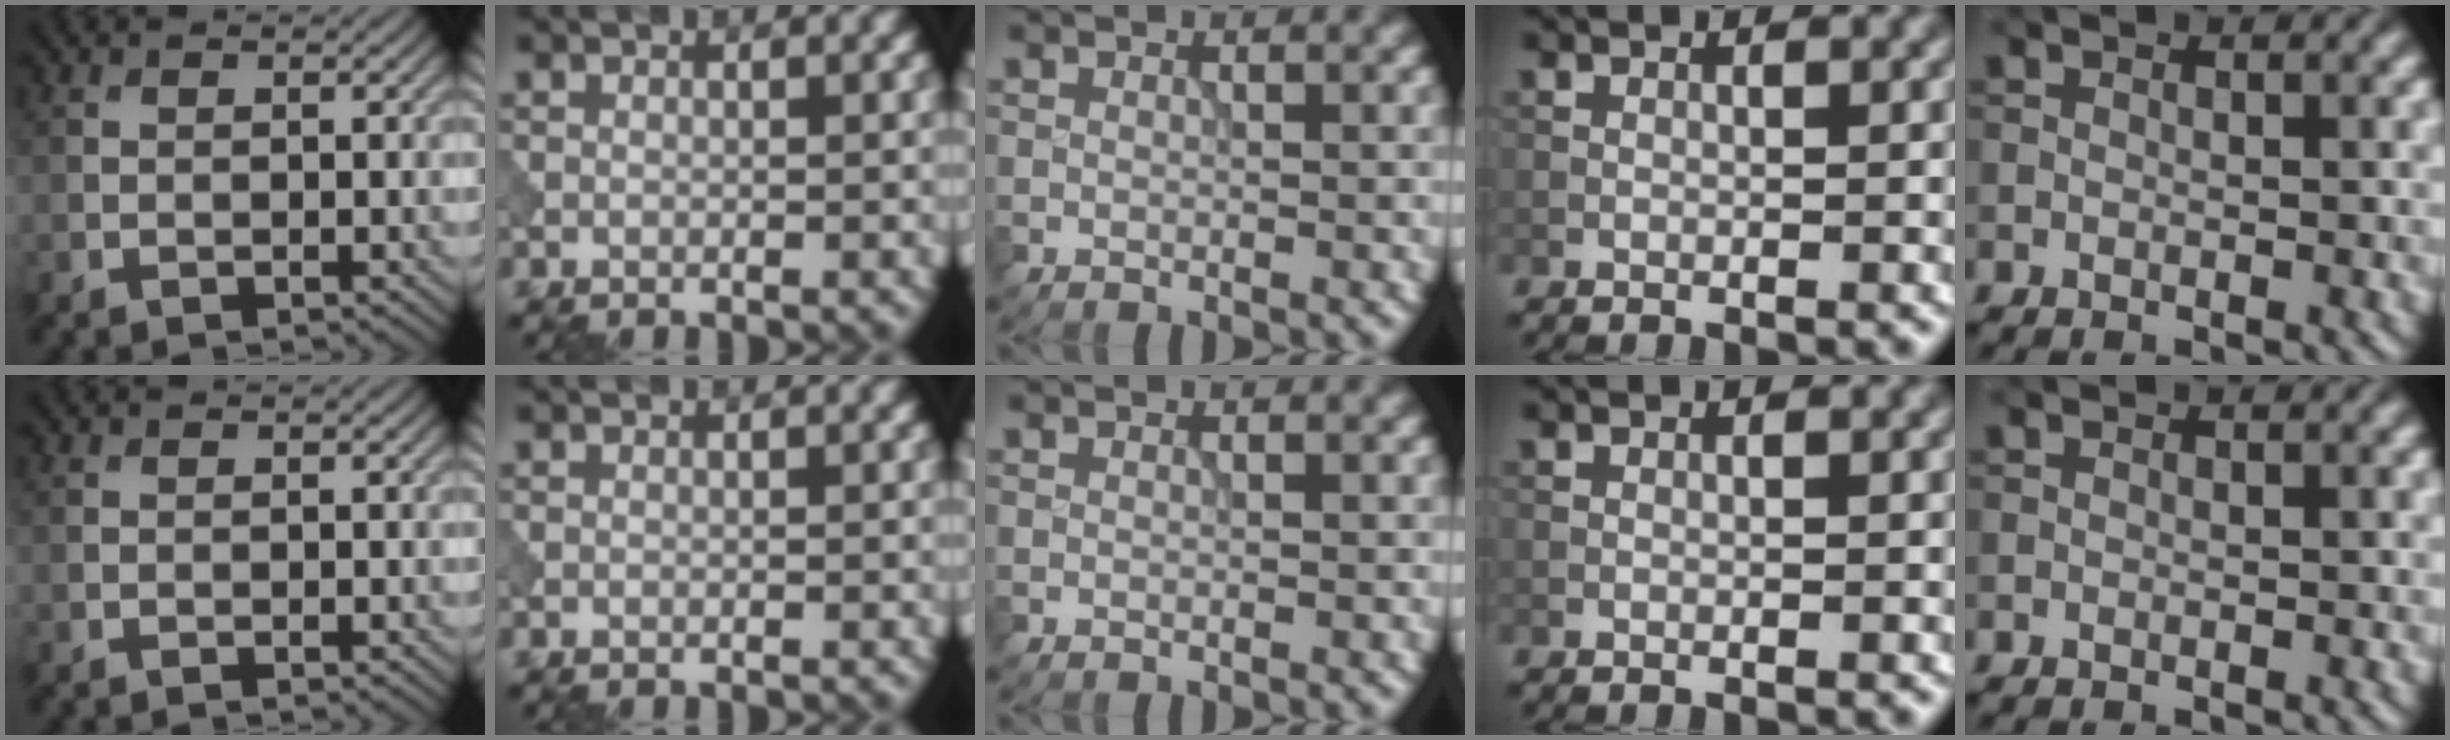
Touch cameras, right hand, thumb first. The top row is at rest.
{}